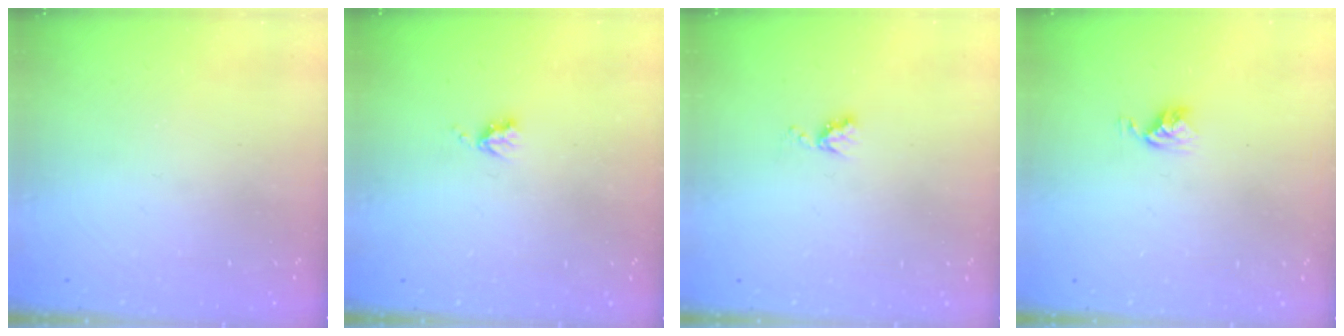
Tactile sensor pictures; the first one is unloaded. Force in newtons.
{"total": 3.7, "press": 3.6, "slide": 0.5}
{"total": 4.4, "press": 4.3, "slide": 0.5}
{"total": 5.2, "press": 5.2, "slide": 0.6}